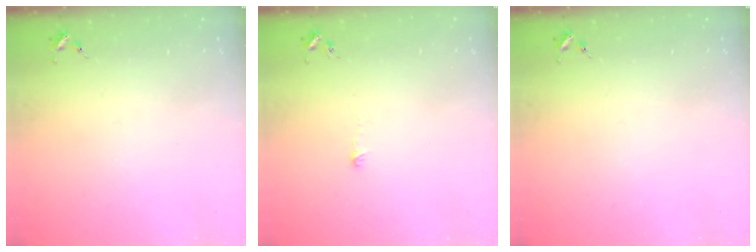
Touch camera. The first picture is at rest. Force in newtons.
{"total": 3.6, "press": 3.6, "slide": 0.3}
{"total": 0.0}